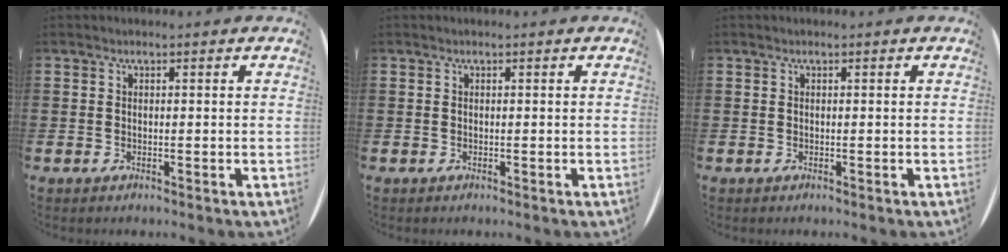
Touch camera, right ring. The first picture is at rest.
{"total": 0.0}
{"total": 0.0}